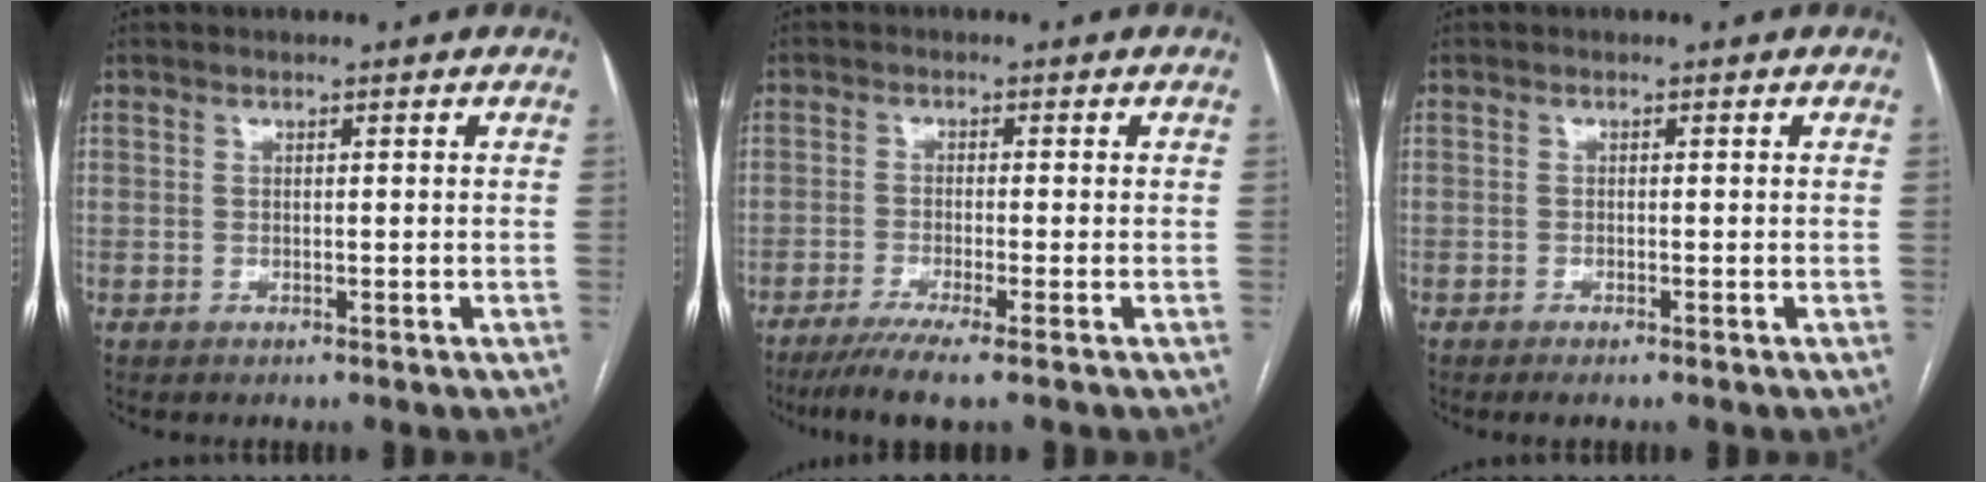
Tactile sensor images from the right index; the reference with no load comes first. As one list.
[{"total": 6.3, "force": [-4.5, -0.5, 4.4], "torque": [-0.070, -0.014, -0.077]}, {"total": 1.2, "force": [-0.9, 0.1, 0.8], "torque": [-0.013, -0.002, -0.013]}]